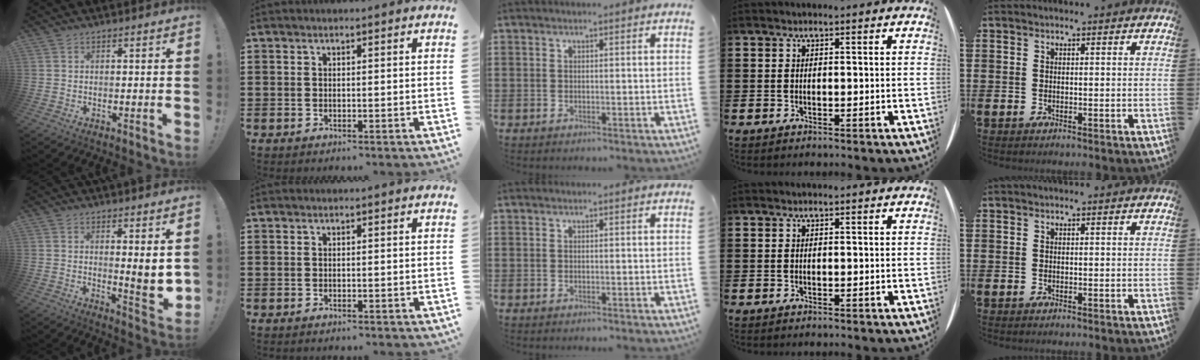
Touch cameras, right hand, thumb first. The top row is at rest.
{"thumb": {"total": 5.2, "force": [2.2, 0.4, 4.7], "torque": [-0.051, -0.032, 0.033]}}